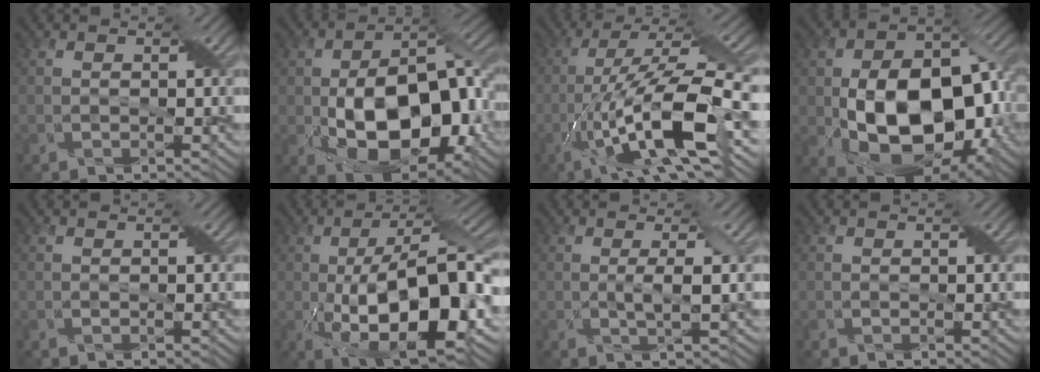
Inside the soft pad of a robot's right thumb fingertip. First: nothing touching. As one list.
[{"total": 15.3, "force": [-3.4, 8.7, 12.1], "torque": [-0.193, -0.014, -0.060]}, {"total": 16.4, "force": [-5.7, 4.8, 14.6], "torque": [-0.269, 0.000, -0.099]}, {"total": 16.8, "force": [-3.2, 10.8, 12.5], "torque": [-0.202, -0.021, -0.054]}, {"total": 0.0}, {"total": 17.2, "force": [-3.8, 6.4, 15.5], "torque": [-0.249, -0.003, -0.067]}, {"total": 2.3, "force": [0.1, 0.3, 2.3], "torque": [-0.043, 0.003, 0.002]}, {"total": 0.0}]